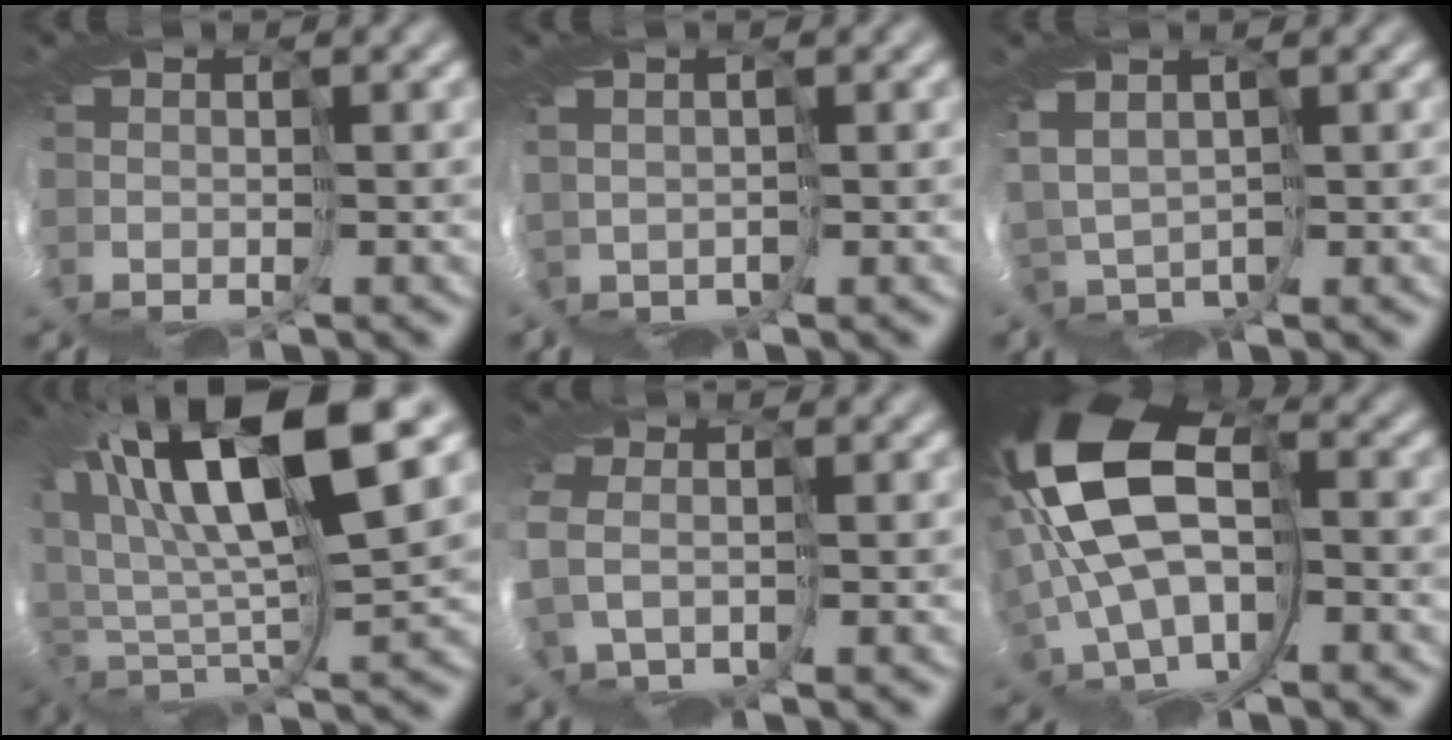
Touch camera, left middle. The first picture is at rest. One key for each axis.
{"total": 0.9, "fx": 0.7, "fy": 0.3, "fz": -0.4, "tx": 0.008, "ty": -0.001, "tz": 0.019}
{"total": 2.5, "fx": 1.7, "fy": 1.6, "fz": 0.8, "tx": -0.039, "ty": 0.000, "tz": 0.034}
{"total": 13.9, "fx": 9.3, "fy": 3.0, "fz": 9.9, "tx": -0.207, "ty": 0.025, "tz": 0.161}
{"total": 1.0, "fx": 0.6, "fy": 0.6, "fz": 0.5, "tx": -0.049, "ty": 0.001, "tz": 0.022}
{"total": 11.8, "fx": 2.1, "fy": 6.9, "fz": 9.3, "tx": -0.192, "ty": -0.001, "tz": 0.043}